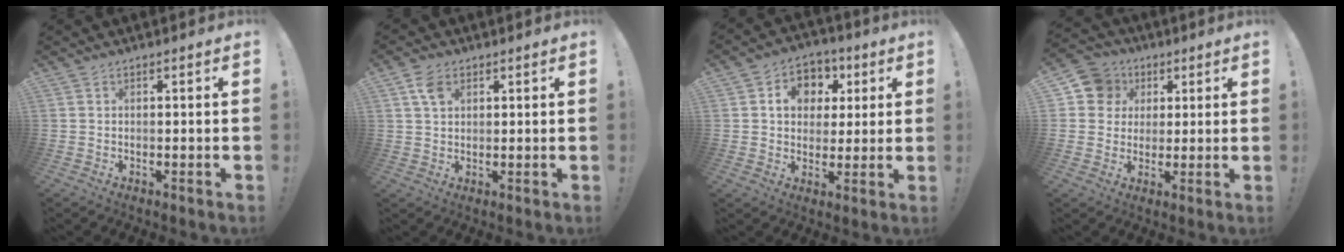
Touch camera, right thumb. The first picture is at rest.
{"total": 4.9, "force": [2.3, 3.1, 3.0], "torque": [-0.048, -0.004, 0.044]}
{"total": 10.2, "force": [3.2, 8.6, 4.5], "torque": [-0.063, -0.009, 0.062]}
{"total": 9.9, "force": [3.1, 9.1, 2.5], "torque": [-0.036, -0.006, 0.065]}